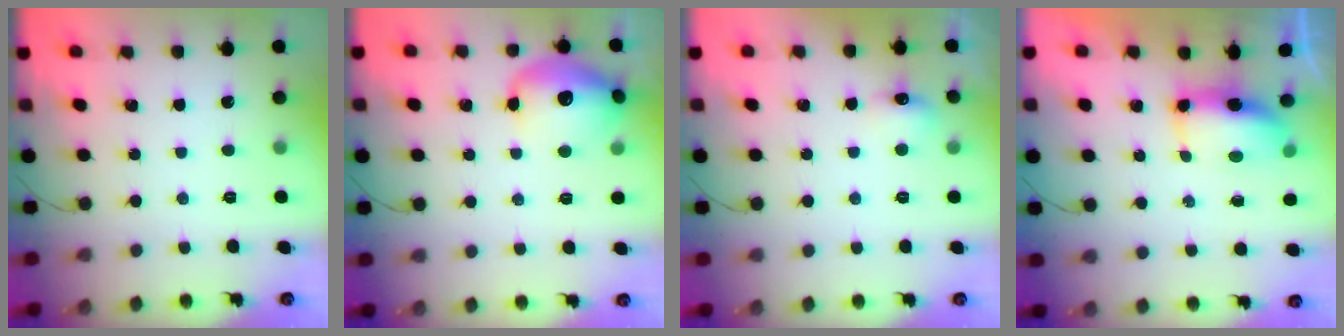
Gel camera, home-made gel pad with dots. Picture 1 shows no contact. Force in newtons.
{"total": 15.0, "press": 14.8, "slide": 2.8}
{"total": 5.2, "press": 5.0, "slide": 1.3}
{"total": 7.0, "press": 6.9, "slide": 0.6}